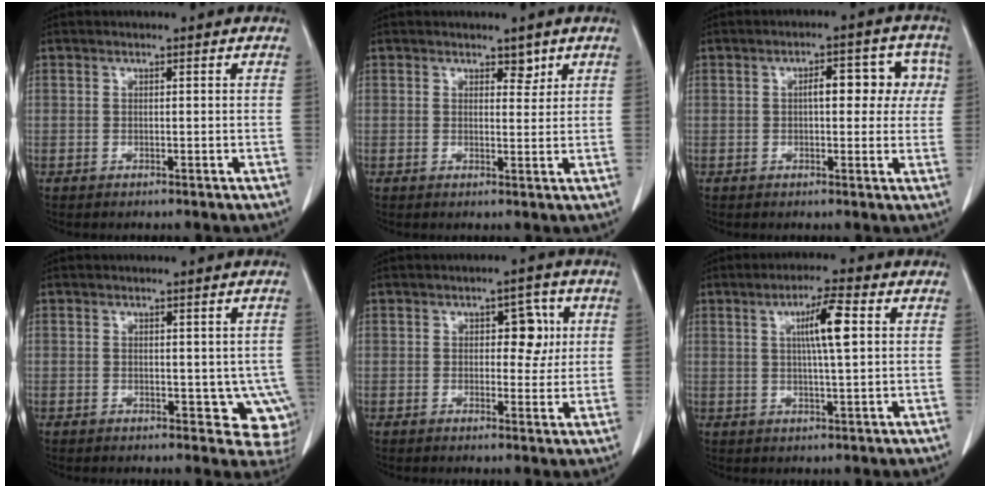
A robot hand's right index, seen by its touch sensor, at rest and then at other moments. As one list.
[{"total": 1.9, "force": [1.4, 1.0, 0.8], "torque": [-0.005, -0.006, 0.019]}, {"total": 7.3, "force": [1.4, 3.2, 6.4], "torque": [-0.075, 0.031, 0.013]}, {"total": 5.8, "force": [-0.4, 3.8, 4.3], "torque": [-0.023, -0.005, 0.001]}, {"total": 4.8, "force": [1.1, 2.6, 3.8], "torque": [-0.045, 0.013, 0.017]}, {"total": 6.5, "force": [1.7, 0.2, 6.2], "torque": [-0.108, 0.003, 0.028]}]